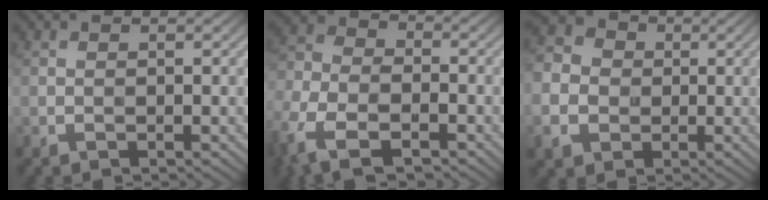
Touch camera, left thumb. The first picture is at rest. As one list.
[{"total": 11.3, "force": [-6.2, 6.5, 6.9], "torque": [-0.183, -0.026, -0.130]}, {"total": 7.7, "force": [-1.4, 6.7, 3.6], "torque": [-0.116, -0.018, -0.032]}]